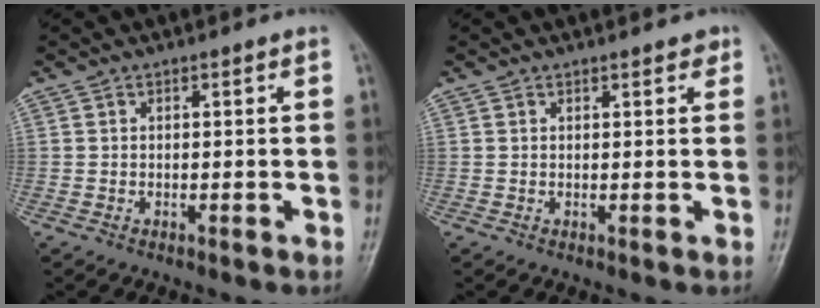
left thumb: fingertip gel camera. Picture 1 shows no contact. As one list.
[{"total": 1.5, "force": [1.1, 0.7, 0.8], "torque": [-0.004, -0.004, 0.010]}]